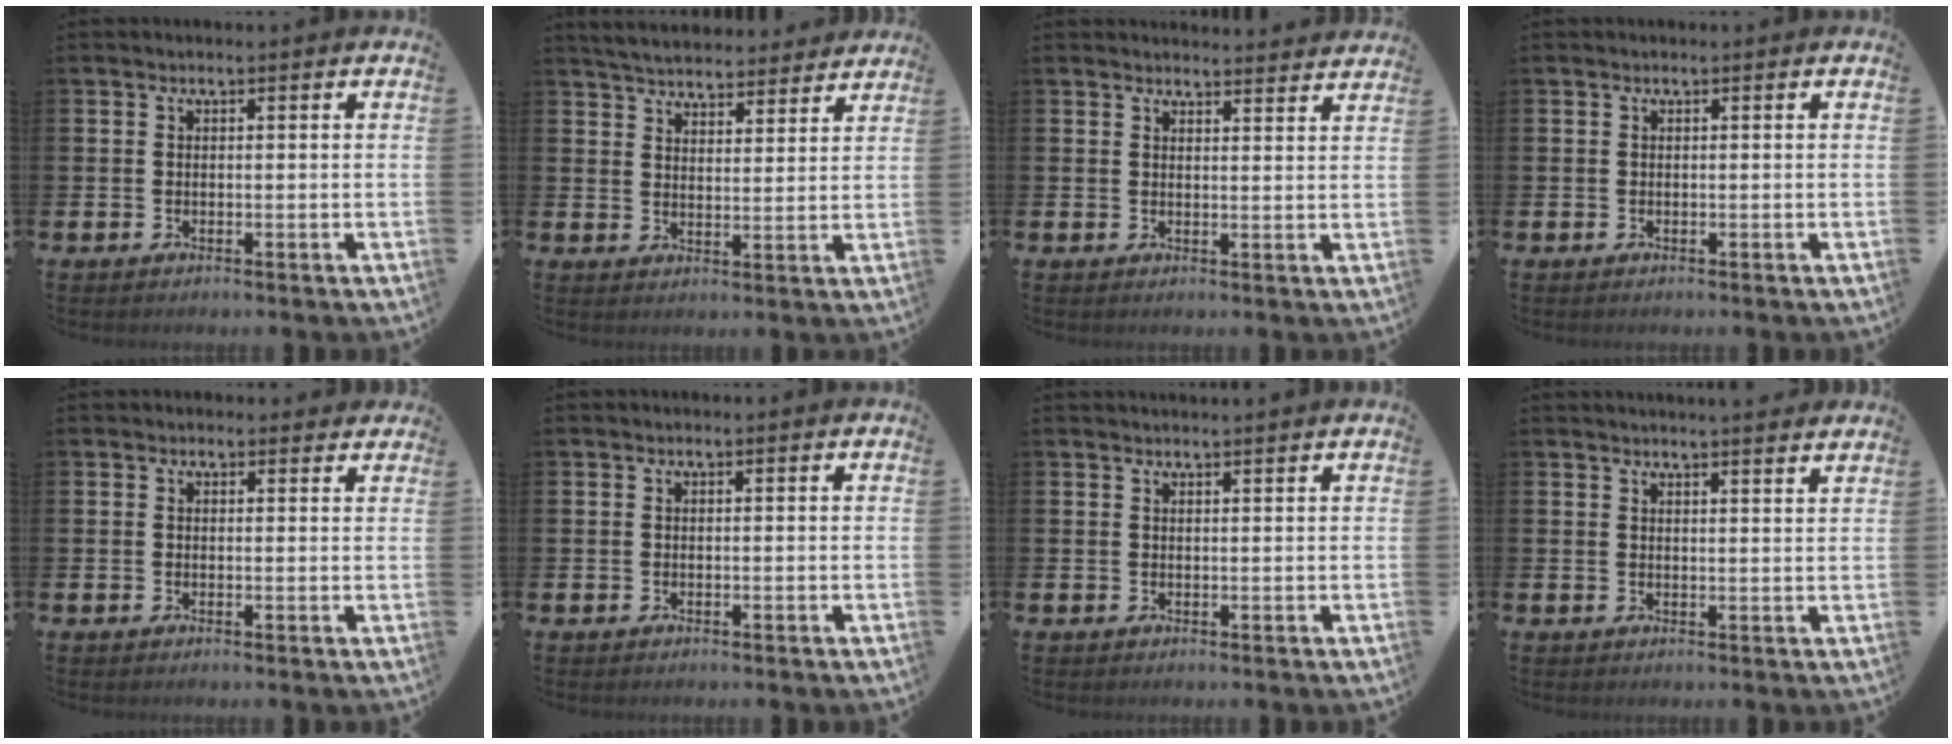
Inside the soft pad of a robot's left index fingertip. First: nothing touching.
{"total": 5.1, "force": [5.1, 0.7, 0.2], "torque": [-0.022, -0.033, 0.091]}
{"total": 2.9, "force": [2.9, 0.1, -0.2], "torque": [0.006, -0.022, 0.051]}
{"total": 0.0}
{"total": 1.0, "force": [0.8, 0.5, 0.1], "torque": [0.012, 0.000, 0.011]}
{"total": 0.0}
{"total": 0.8, "force": [0.8, -0.2, 0.0], "torque": [0.002, -0.003, 0.016]}
{"total": 2.5, "force": [2.5, -0.4, 0.0], "torque": [-0.002, -0.013, 0.045]}